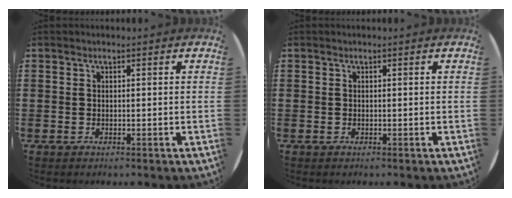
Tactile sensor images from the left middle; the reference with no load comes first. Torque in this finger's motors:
{"motor_torque": [-0.23, -0.29, 0.01, -0.01]}